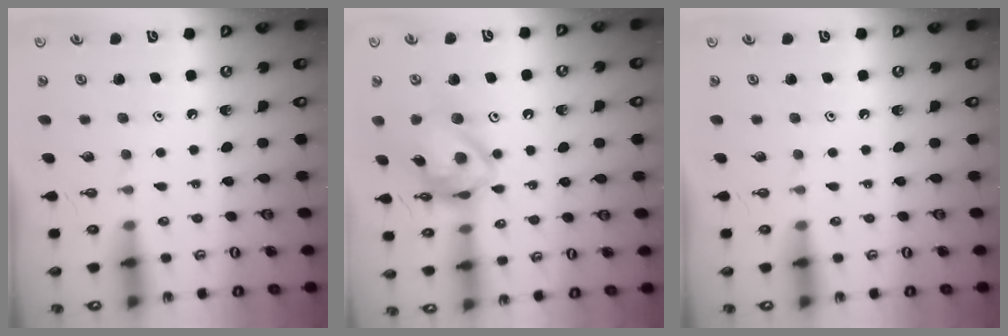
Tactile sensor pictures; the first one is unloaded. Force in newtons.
{"total": 14.0, "press": 14.0, "slide": 1.5}
{"total": 0.0}